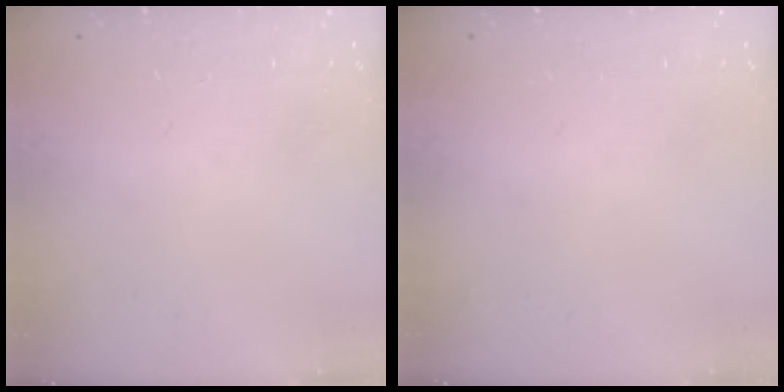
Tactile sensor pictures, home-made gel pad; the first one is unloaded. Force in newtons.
{"total": 0.0}